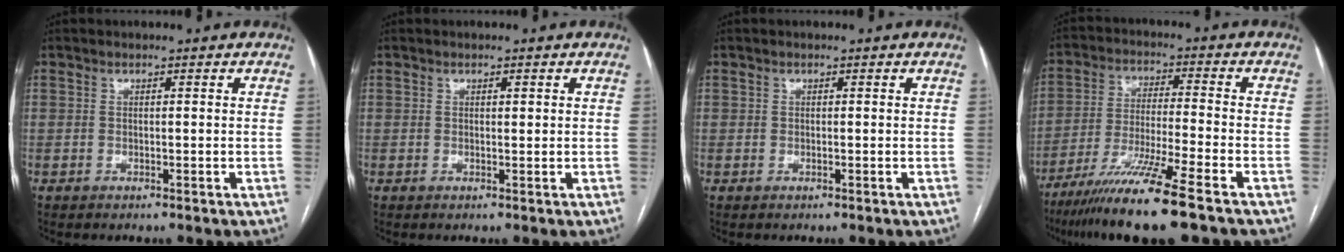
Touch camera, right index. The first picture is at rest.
{"total": 0.7, "force": [0.3, 0.2, 0.5], "torque": [-0.007, -0.001, 0.004]}
{"total": 0.0}
{"total": 13.0, "force": [-9.2, -1.1, 9.2], "torque": [-0.172, -0.040, -0.161]}